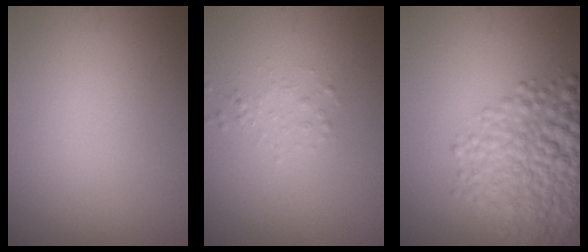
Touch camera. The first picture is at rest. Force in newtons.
{"total": 0.9, "press": 0.9, "slide": 0.0}
{"total": 7.6, "press": 7.6, "slide": 0.3}